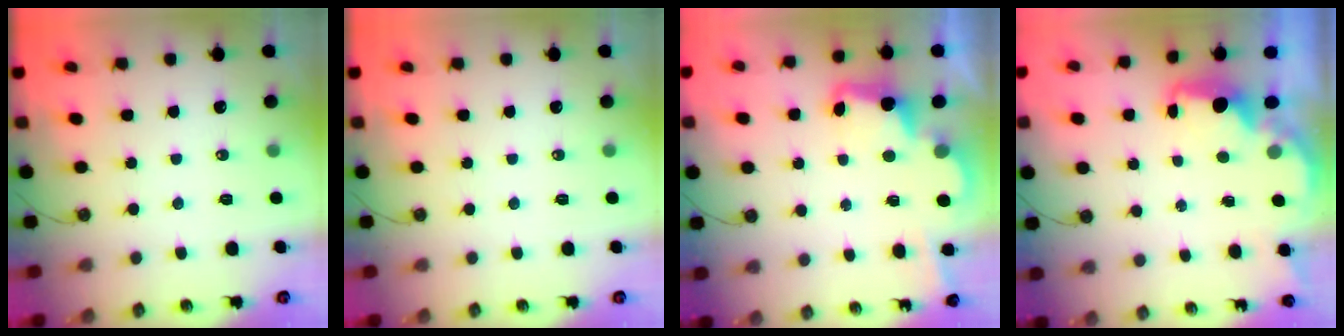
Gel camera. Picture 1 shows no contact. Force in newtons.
{"total": 0.0}
{"total": 3.5, "press": 3.5, "slide": 0.6}
{"total": 2.3, "press": 2.2, "slide": 0.7}